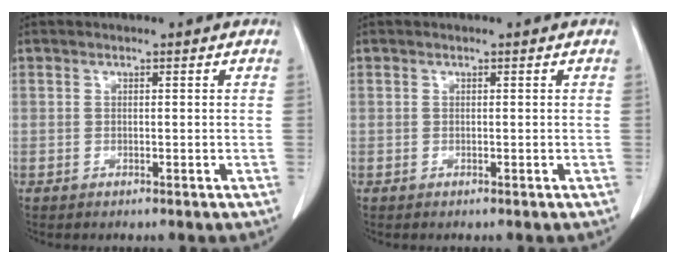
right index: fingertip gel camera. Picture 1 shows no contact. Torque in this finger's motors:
{"motor_torque": [0.00, 0.00, 0.00, 0.00]}